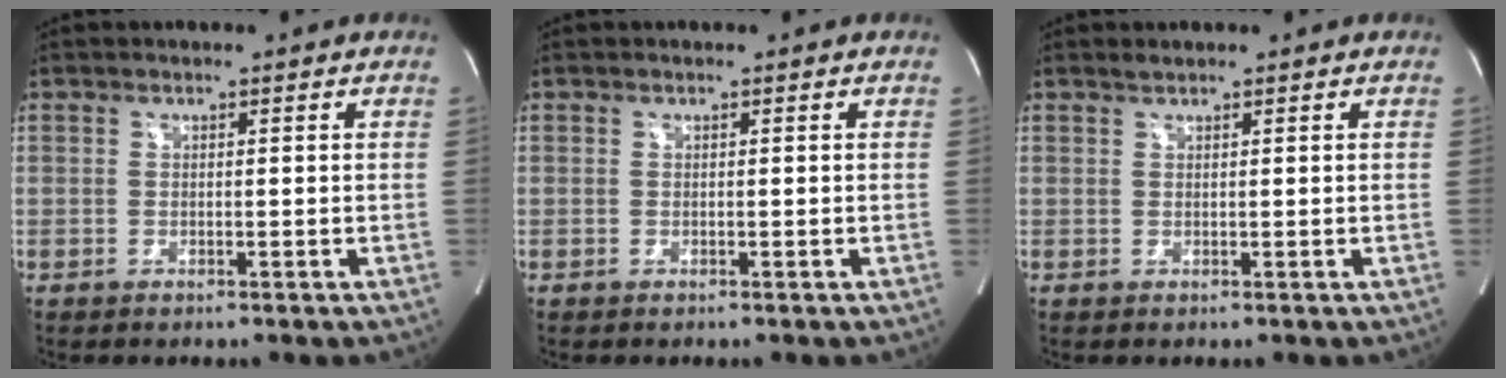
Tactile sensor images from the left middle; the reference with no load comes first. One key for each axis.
{"total": 0.0}
{"total": 0.5, "fx": 0.5, "fy": 0.0, "fz": 0.1, "tx": -0.008, "ty": 0.005, "tz": 0.013}